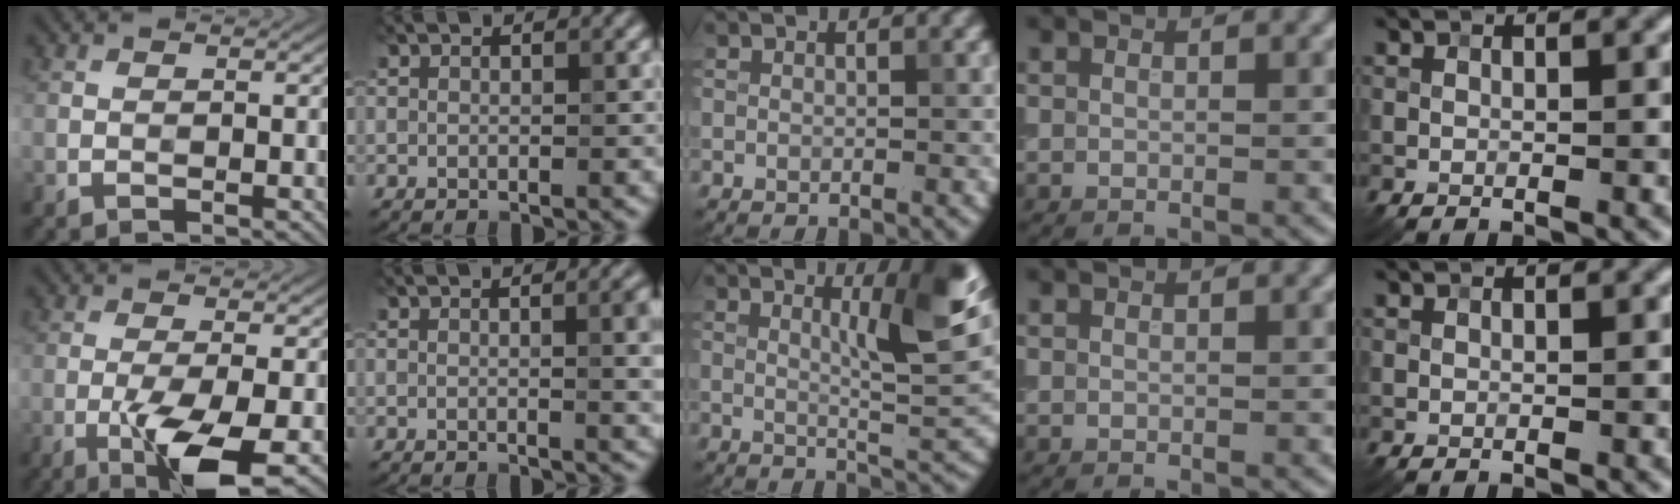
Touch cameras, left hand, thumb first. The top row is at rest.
{"thumb": {"total": 8.0, "force": [-3.4, 1.6, 7.1], "torque": [-0.125, -0.001, -0.063]}, "index": {"total": 5.0, "force": [0.5, 1.8, 4.6], "torque": [-0.039, 0.007, 0.007]}, "middle": {"total": 7.1, "force": [2.8, 1.1, 6.5], "torque": [-0.086, -0.005, 0.047]}}